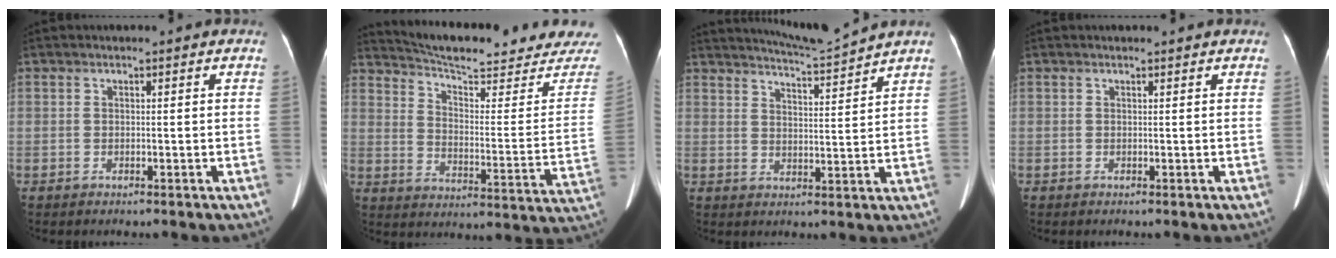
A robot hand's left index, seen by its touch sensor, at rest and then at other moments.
{"total": 24.4, "force": [23.0, 3.1, 7.5], "torque": [-0.108, -0.078, 0.289]}
{"total": 7.1, "force": [6.7, -1.9, 1.1], "torque": [-0.032, -0.016, 0.112]}
{"total": 1.1, "force": [1.0, 0.1, 0.3], "torque": [-0.009, 0.009, 0.011]}